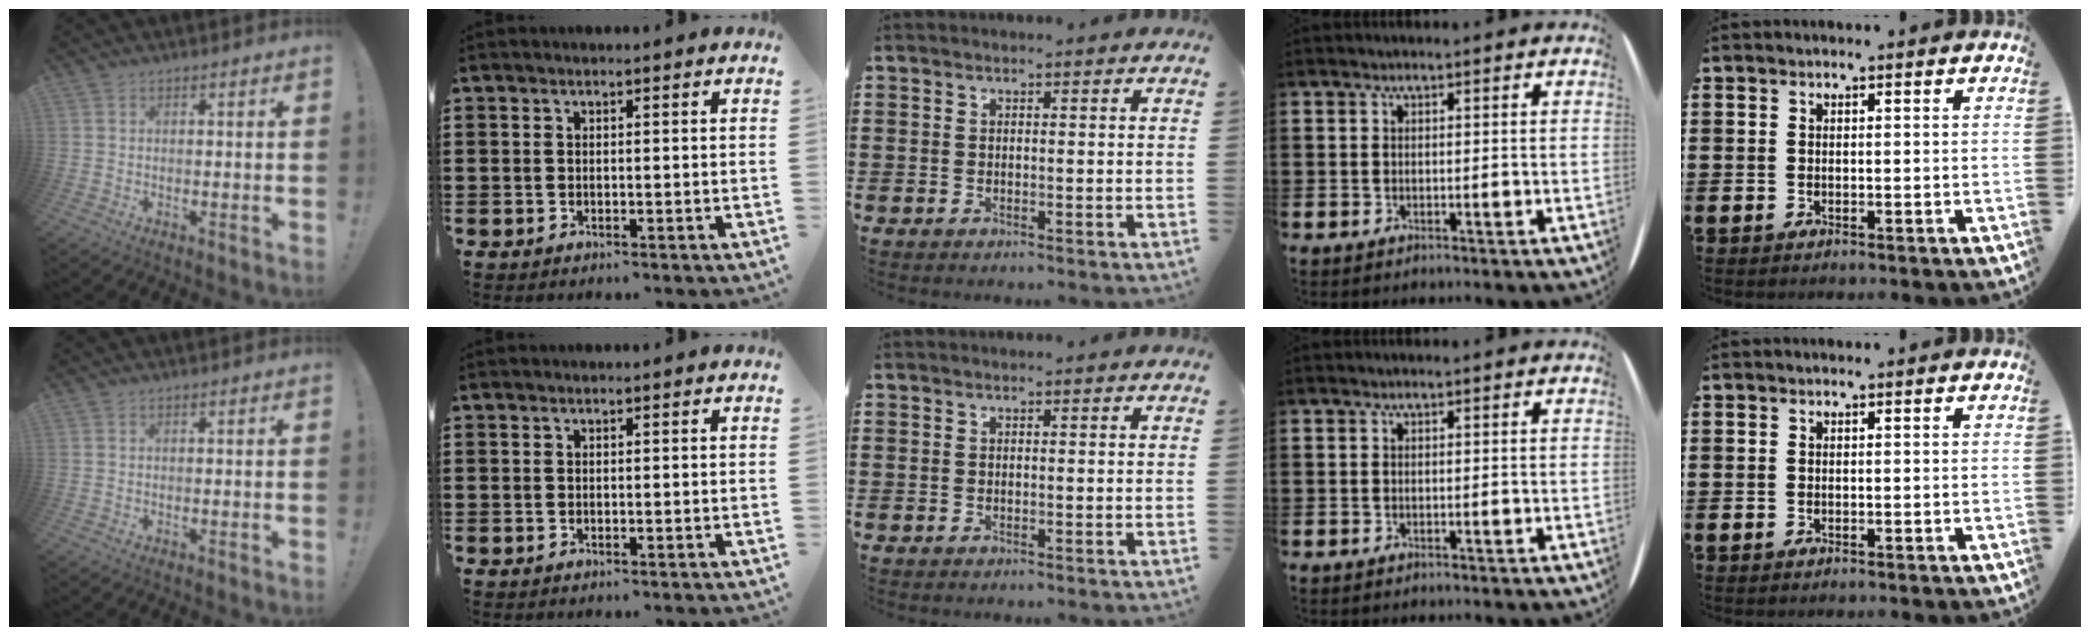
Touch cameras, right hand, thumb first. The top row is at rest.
{}